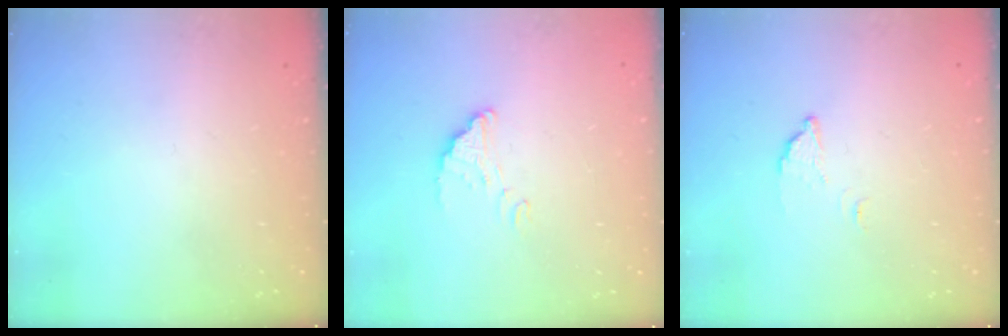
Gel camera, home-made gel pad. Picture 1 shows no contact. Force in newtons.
{"total": 1.8, "press": 1.8, "slide": 0.0}
{"total": 2.2, "press": 2.2, "slide": 0.1}